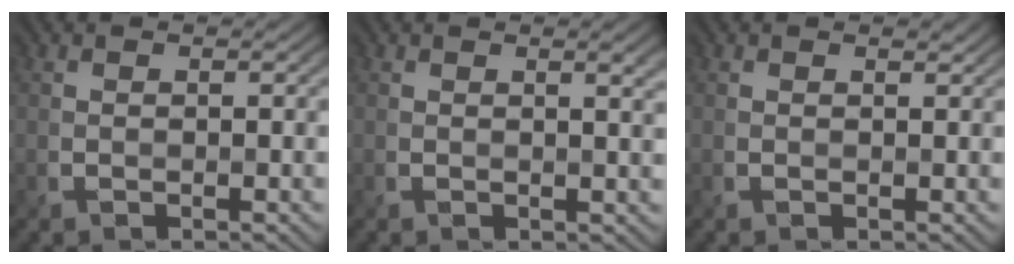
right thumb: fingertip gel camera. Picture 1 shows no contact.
{"total": 2.8, "force": [1.2, 0.8, 2.4], "torque": [-0.025, 0.005, 0.016]}
{"total": 0.5, "force": [0.5, 0.1, 0.2], "torque": [-0.003, 0.001, 0.007]}